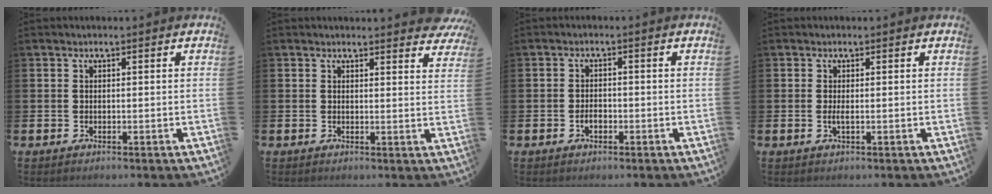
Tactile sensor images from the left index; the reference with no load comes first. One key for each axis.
{"total": 2.5, "fx": 2.5, "fy": 0.2, "fz": 0.1, "tx": 0.011, "ty": -0.019, "tz": 0.042}
{"total": 1.7, "fx": -0.7, "fy": 1.1, "fz": 1.2, "tx": -0.022, "ty": 0.003, "tz": -0.014}
{"total": 0.9, "fx": -0.1, "fy": 0.1, "fz": 0.8, "tx": -0.022, "ty": 0.002, "tz": -0.001}